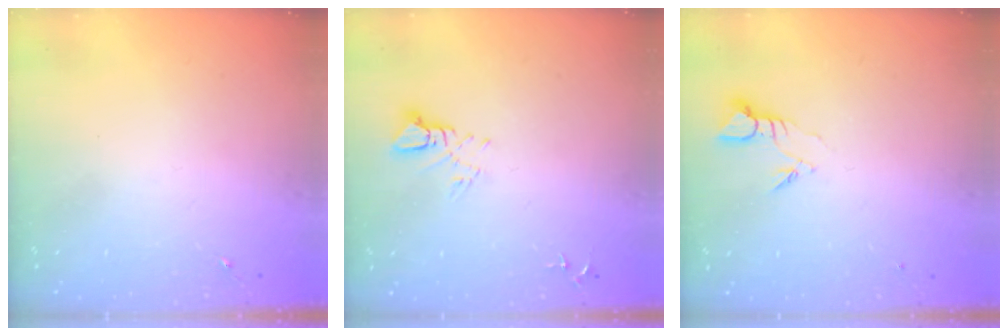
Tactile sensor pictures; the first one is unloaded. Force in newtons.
{"total": 5.0, "press": 5.0, "slide": 0.2}
{"total": 3.8, "press": 3.8, "slide": 0.3}